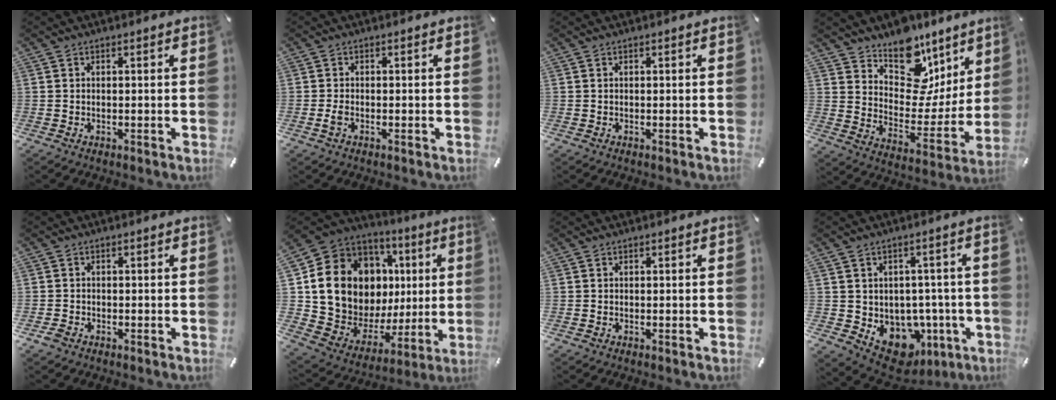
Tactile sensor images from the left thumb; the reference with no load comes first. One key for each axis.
{"total": 1.7, "fx": -0.7, "fy": 0.9, "fz": 1.3, "tx": -0.038, "ty": -0.004, "tz": -0.016}
{"total": 0.0}
{"total": 15.5, "fx": 10.8, "fy": 9.6, "fz": 5.6, "tx": -0.071, "ty": -0.108, "tz": 0.193}
{"total": 1.8, "fx": -0.9, "fy": 1.5, "fz": 0.5, "tx": -0.006, "ty": 0.005, "tz": -0.019}
{"total": 18.2, "fx": 5.5, "fy": 14.0, "fz": 10.2, "tx": -0.185, "ty": -0.056, "tz": 0.120}
{"total": 0.0}
{"total": 9.3, "fx": -3.5, "fy": 7.8, "fz": 3.7, "tx": -0.041, "ty": -0.002, "tz": -0.046}